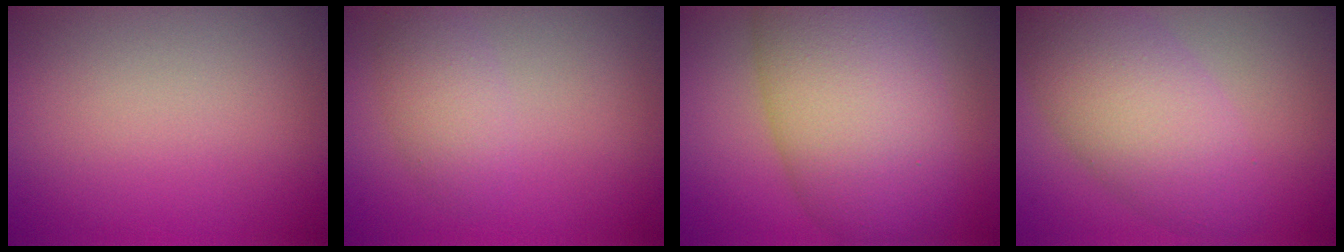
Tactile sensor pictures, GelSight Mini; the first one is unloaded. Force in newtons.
{"total": 2.4, "press": 2.4, "slide": 0.1}
{"total": 11.4, "press": 11.4, "slide": 0.5}
{"total": 6.6, "press": 6.6, "slide": 0.3}